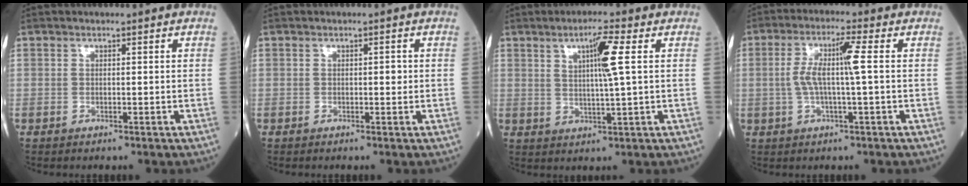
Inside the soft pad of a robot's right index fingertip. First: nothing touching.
{"total": 0.9, "force": [0.1, 0.4, 0.8], "torque": [-0.011, 0.003, 0.004]}
{"total": 5.8, "force": [1.9, -0.4, 5.5], "torque": [-0.096, -0.001, 0.033]}
{"total": 6.4, "force": [0.2, -0.1, 6.4], "torque": [-0.134, 0.010, 0.004]}